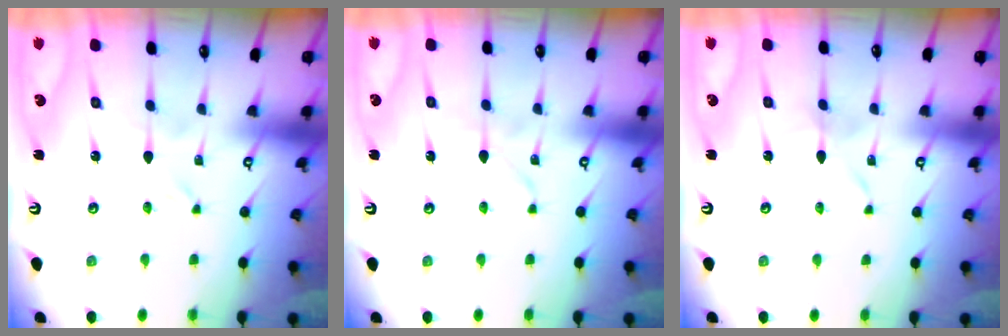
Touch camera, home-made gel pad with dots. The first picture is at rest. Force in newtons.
{"total": 2.6, "press": 2.5, "slide": 0.4}
{"total": 1.7, "press": 1.6, "slide": 0.1}